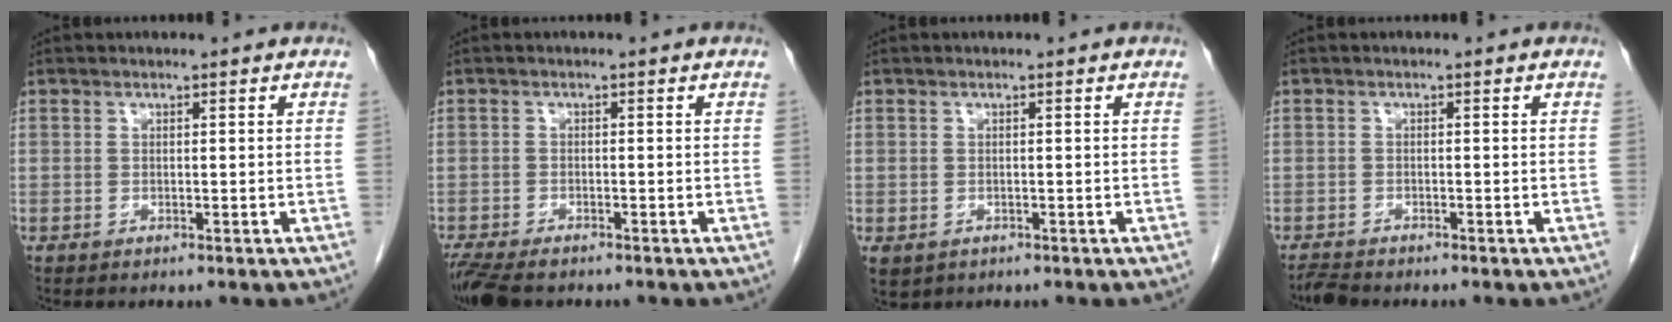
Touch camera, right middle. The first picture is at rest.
{"total": 6.9, "force": [-5.5, 2.2, 3.5], "torque": [-0.066, -0.016, -0.094]}
{"total": 2.7, "force": [-1.2, 2.1, 1.2], "torque": [-0.021, -0.004, -0.009]}
{"total": 2.1, "force": [-2.0, 0.2, 0.5], "torque": [-0.015, -0.010, -0.036]}